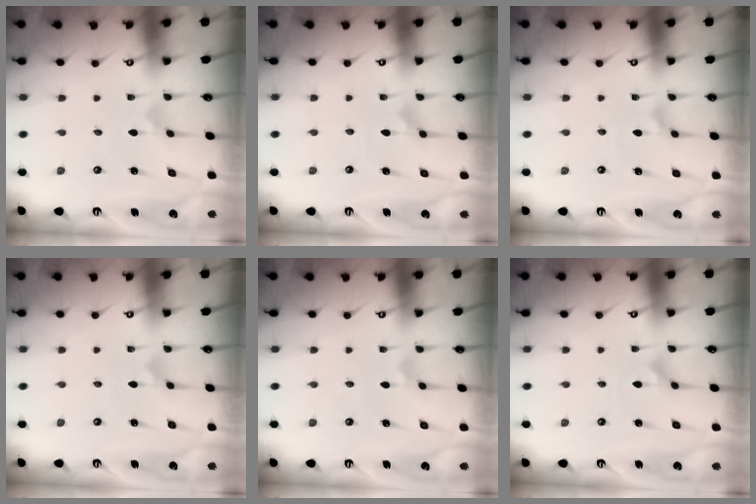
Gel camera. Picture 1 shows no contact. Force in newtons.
{"total": 2.6, "press": 2.6, "slide": 0.1}
{"total": 1.6, "press": 1.6, "slide": 0.1}
{"total": 0.9, "press": 0.9, "slide": 0.1}
{"total": 2.5, "press": 2.5, "slide": 0.0}
{"total": 1.4, "press": 1.4, "slide": 0.1}